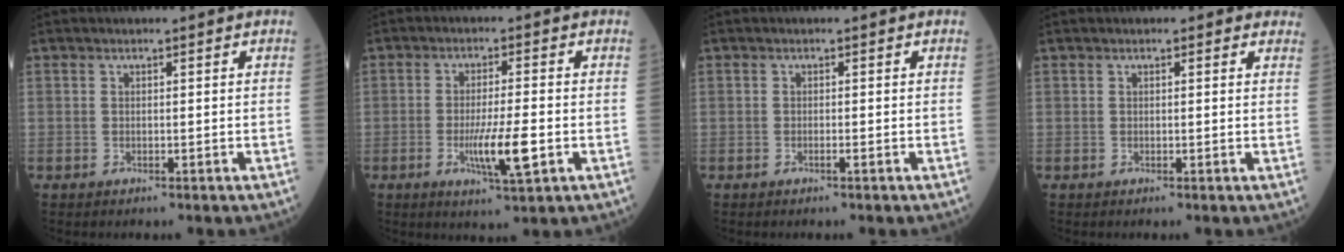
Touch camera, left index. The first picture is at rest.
{"total": 7.0, "force": [-2.1, 0.4, 6.7], "torque": [-0.125, -0.014, -0.034]}
{"total": 0.5, "force": [-0.4, -0.1, 0.4], "torque": [-0.010, 0.000, -0.006]}
{"total": 1.2, "force": [0.9, 0.8, 0.3], "torque": [0.006, -0.002, -0.005]}